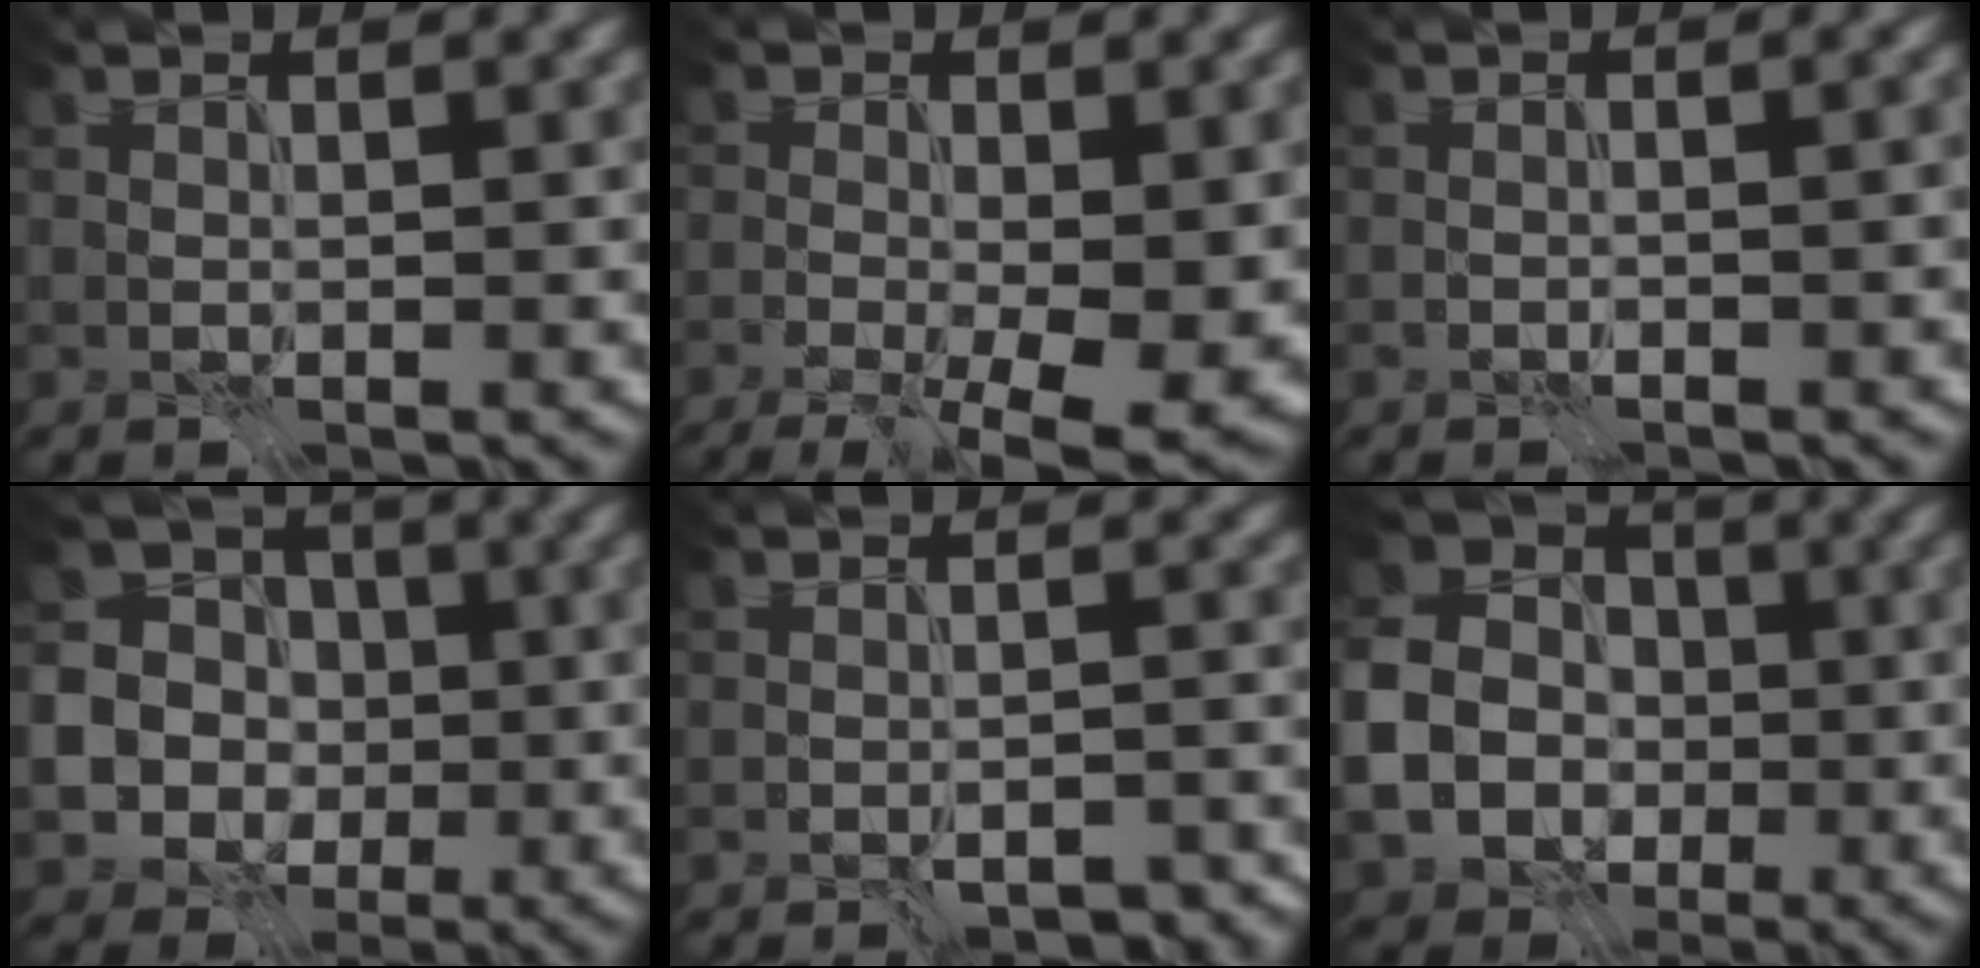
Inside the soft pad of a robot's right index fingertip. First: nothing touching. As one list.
[{"total": 7.8, "force": [-1.9, 3.0, 6.9], "torque": [-0.097, -0.012, -0.024]}, {"total": 2.0, "force": [-0.2, 0.7, 1.9], "torque": [-0.008, 0.008, -0.013]}, {"total": 9.6, "force": [-1.1, 9.2, 2.6], "torque": [-0.072, 0.019, -0.047]}, {"total": 2.9, "force": [-2.2, 0.9, 1.6], "torque": [-0.007, 0.001, -0.025]}, {"total": 8.1, "force": [-1.9, 7.1, 3.3], "torque": [-0.084, 0.001, -0.041]}]